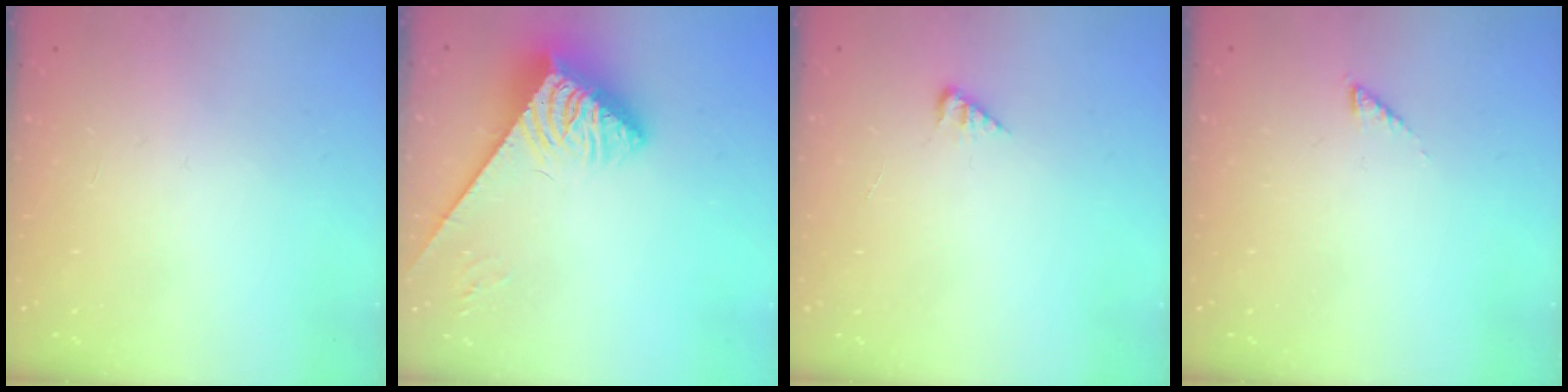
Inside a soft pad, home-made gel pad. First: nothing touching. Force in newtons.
{"total": 4.0, "press": 3.9, "slide": 0.8}
{"total": 2.7, "press": 2.7, "slide": 0.3}
{"total": 1.1, "press": 1.0, "slide": 0.3}